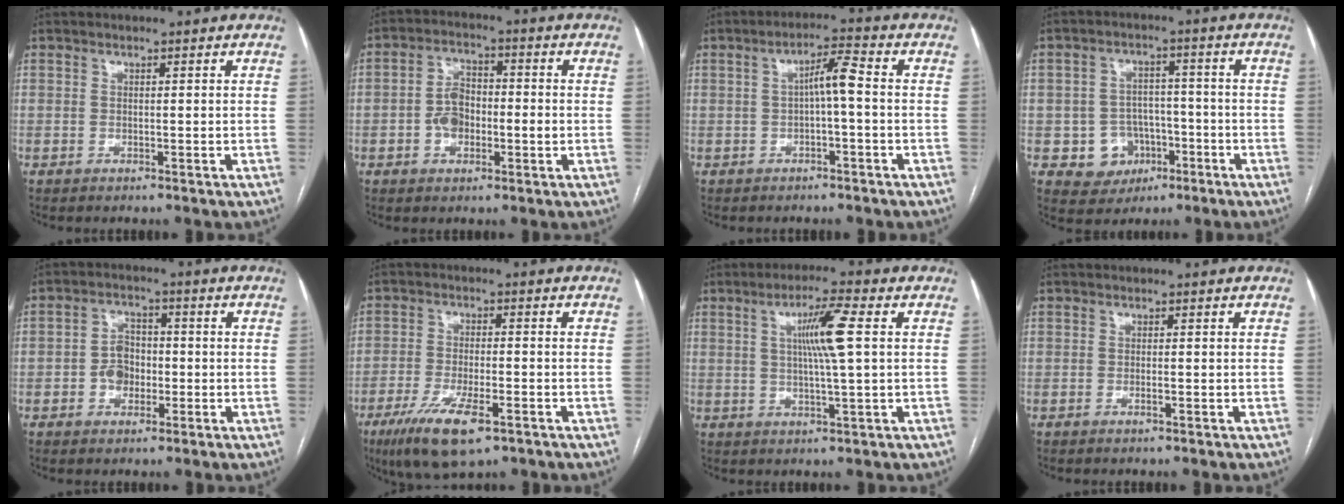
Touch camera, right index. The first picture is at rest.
{"total": 6.1, "force": [-1.1, 3.7, 4.8], "torque": [-0.100, 0.019, -0.021]}
{"total": 4.4, "force": [-0.3, 0.4, 4.4], "torque": [-0.071, 0.016, -0.004]}
{"total": 7.0, "force": [-2.5, 6.4, 1.6], "torque": [-0.022, 0.016, -0.029]}
{"total": 5.6, "force": [-1.3, 4.1, 3.5], "torque": [-0.068, 0.018, -0.022]}
{"total": 10.4, "force": [-6.0, 2.6, 8.1], "torque": [-0.153, -0.021, -0.098]}
{"total": 7.5, "force": [1.6, -0.2, 7.4], "torque": [-0.133, 0.003, 0.027]}
{"total": 0.7, "force": [-0.3, 0.0, 0.6], "torque": [-0.015, -0.001, -0.005]}